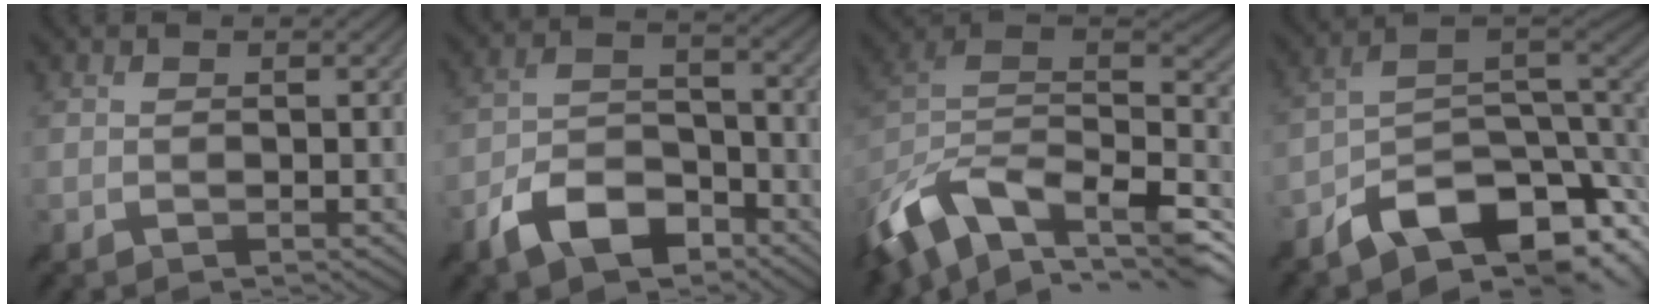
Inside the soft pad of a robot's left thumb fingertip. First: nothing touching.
{"total": 8.5, "force": [-5.8, 4.0, 4.7], "torque": [-0.087, -0.002, -0.124]}
{"total": 15.8, "force": [-8.5, 9.0, 9.9], "torque": [-0.234, -0.033, -0.131]}
{"total": 12.9, "force": [-7.1, 6.5, 8.6], "torque": [-0.142, -0.008, -0.118]}